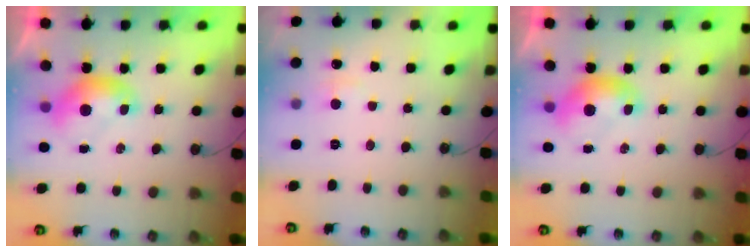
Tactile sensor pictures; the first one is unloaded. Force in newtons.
{"total": 2.9, "press": 2.8, "slide": 0.5}
{"total": 0.0}